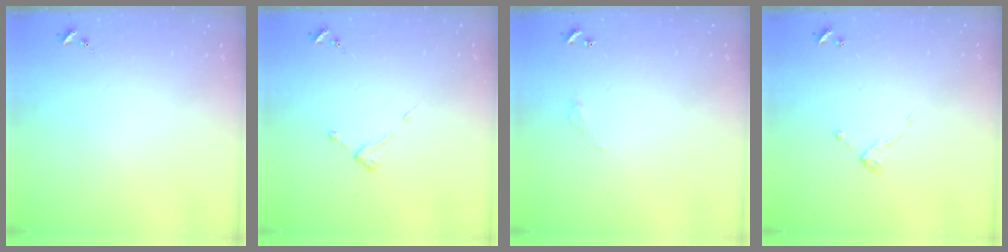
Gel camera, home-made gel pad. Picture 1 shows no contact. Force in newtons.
{"total": 3.9, "press": 3.9, "slide": 0.3}
{"total": 2.7, "press": 2.7, "slide": 0.2}
{"total": 4.5, "press": 4.5, "slide": 0.5}